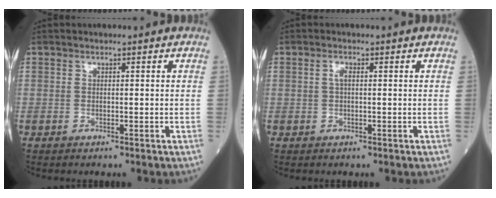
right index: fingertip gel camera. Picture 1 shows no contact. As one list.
[{"total": 1.2, "force": [0.2, 0.4, 1.1], "torque": [-0.024, 0.003, 0.002]}]